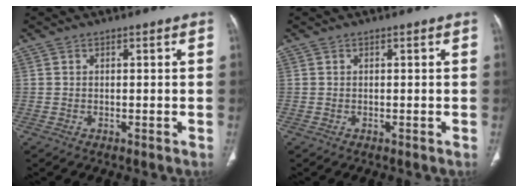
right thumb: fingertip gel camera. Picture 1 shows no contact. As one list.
[{"total": 0.0}]